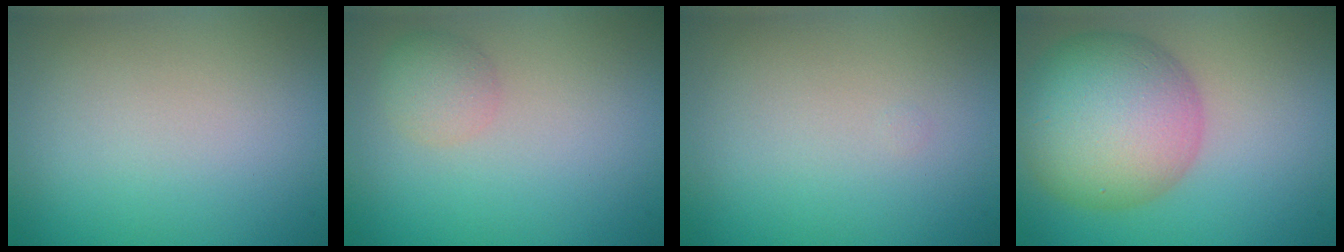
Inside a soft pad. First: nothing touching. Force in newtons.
{"total": 1.9, "press": 1.9, "slide": 0.1}
{"total": 0.0}
{"total": 9.3, "press": 9.3, "slide": 0.4}